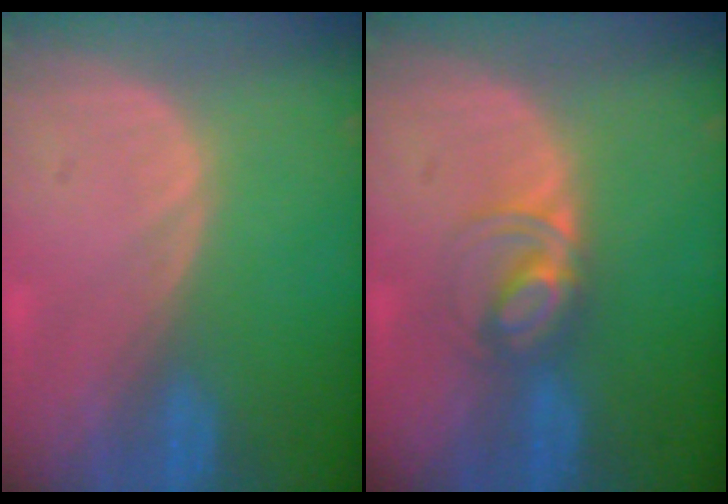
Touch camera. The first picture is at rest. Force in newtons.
{"total": 4.3, "press": 4.3, "slide": 0.4}